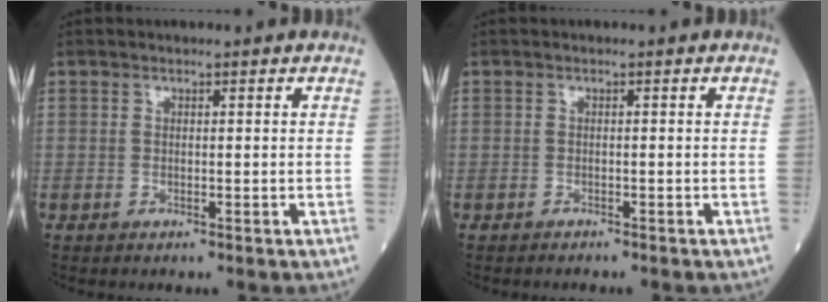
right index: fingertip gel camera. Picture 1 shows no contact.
{"total": 1.6, "force": [-1.4, 0.4, 0.5], "torque": [-0.013, -0.002, -0.018]}